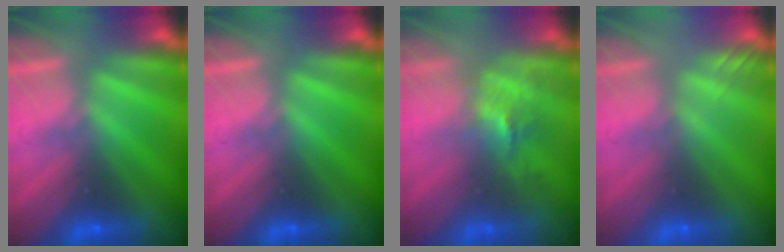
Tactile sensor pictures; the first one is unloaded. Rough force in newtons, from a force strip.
{"total": 0.0}
{"total": 2.5}
{"total": 2.0}